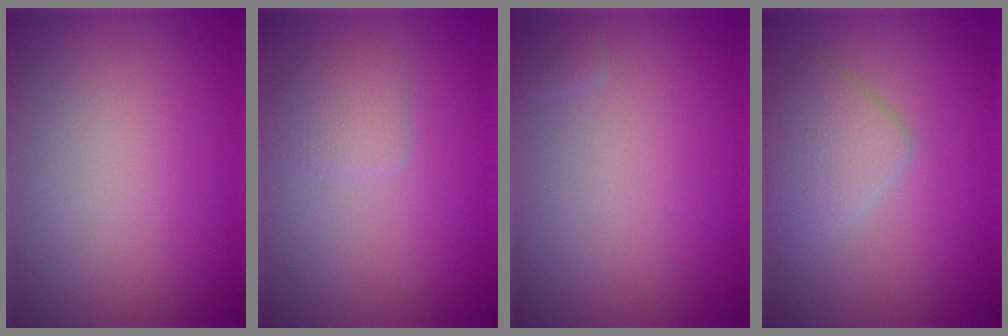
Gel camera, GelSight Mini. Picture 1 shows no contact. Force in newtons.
{"total": 1.8, "press": 1.8, "slide": 0.1}
{"total": 0.5, "press": 0.5, "slide": 0.0}
{"total": 3.0, "press": 3.0, "slide": 0.1}